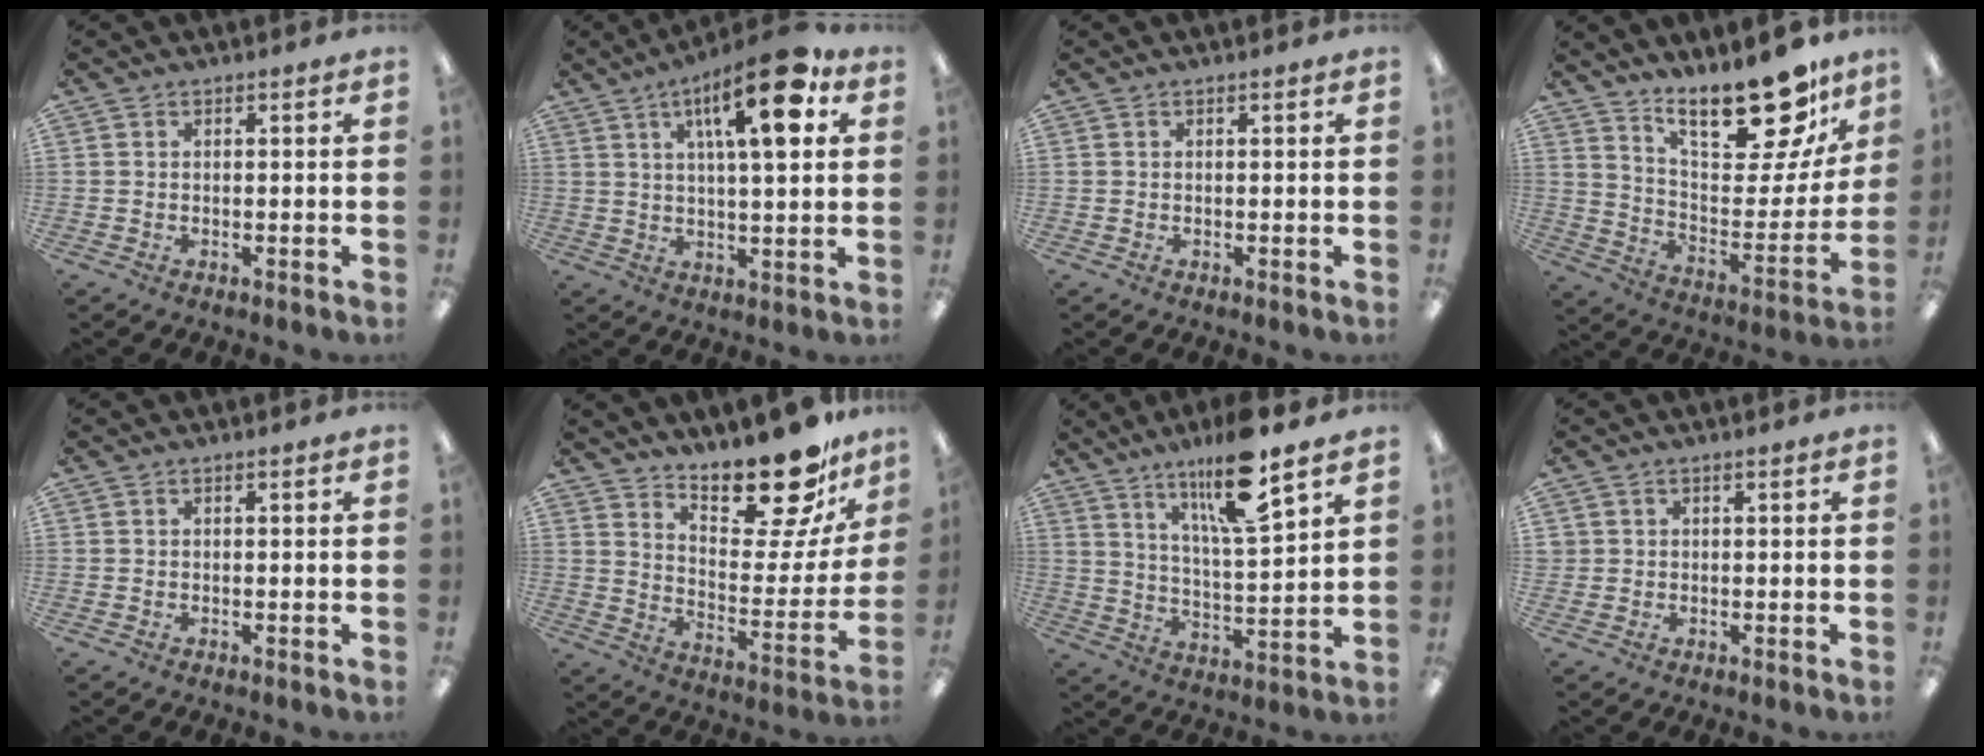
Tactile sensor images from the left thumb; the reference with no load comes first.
{"total": 16.5, "force": [7.4, 4.9, 13.9], "torque": [-0.206, -0.023, 0.110]}
{"total": 0.0}
{"total": 22.8, "force": [16.8, 8.6, 12.8], "torque": [-0.172, -0.119, 0.280]}
{"total": 0.0}
{"total": 20.6, "force": [17.4, 6.1, 9.2], "torque": [-0.122, -0.138, 0.291]}
{"total": 14.8, "force": [11.1, 2.0, 9.6], "torque": [-0.169, -0.055, 0.178]}
{"total": 1.1, "force": [0.4, 1.0, 0.0], "torque": [-0.002, 0.004, 0.006]}